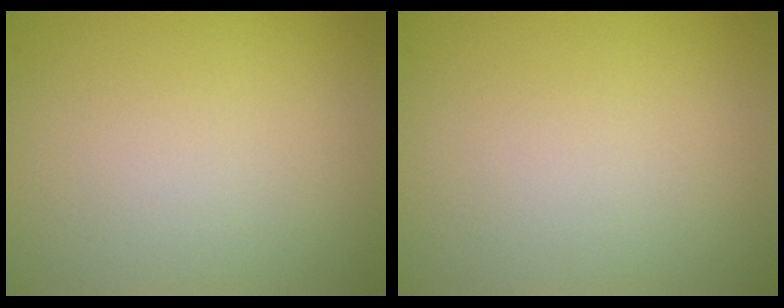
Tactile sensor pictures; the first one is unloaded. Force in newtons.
{"total": 0.0}